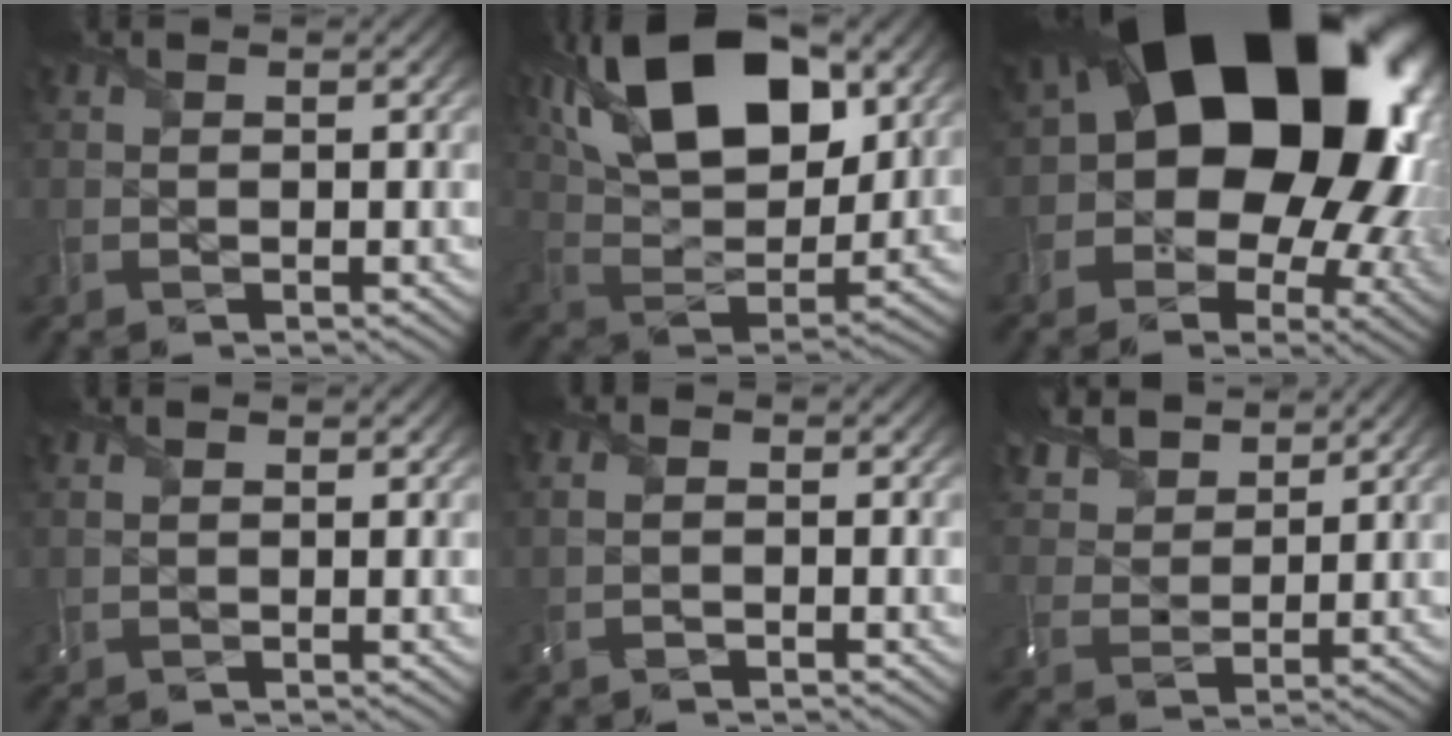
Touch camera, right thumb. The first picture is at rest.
{"total": 19.5, "force": [10.0, 10.0, 13.5], "torque": [-0.264, 0.043, 0.142]}
{"total": 21.7, "force": [4.1, 14.9, 15.2], "torque": [-0.232, -0.026, 0.087]}
{"total": 1.0, "force": [0.3, 0.6, 0.6], "torque": [-0.016, 0.000, 0.008]}
{"total": 1.5, "force": [-0.7, 0.9, 1.0], "torque": [-0.023, 0.000, -0.026]}
{"total": 8.3, "force": [6.7, 3.3, 3.7], "torque": [-0.107, 0.021, 0.127]}